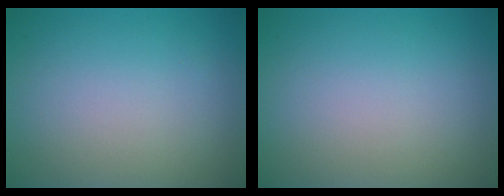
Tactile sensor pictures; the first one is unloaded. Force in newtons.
{"total": 0.0}